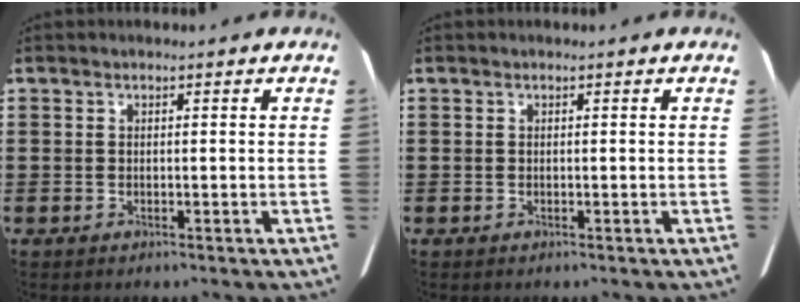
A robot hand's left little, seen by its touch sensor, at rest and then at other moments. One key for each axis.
{"total": 0.0}